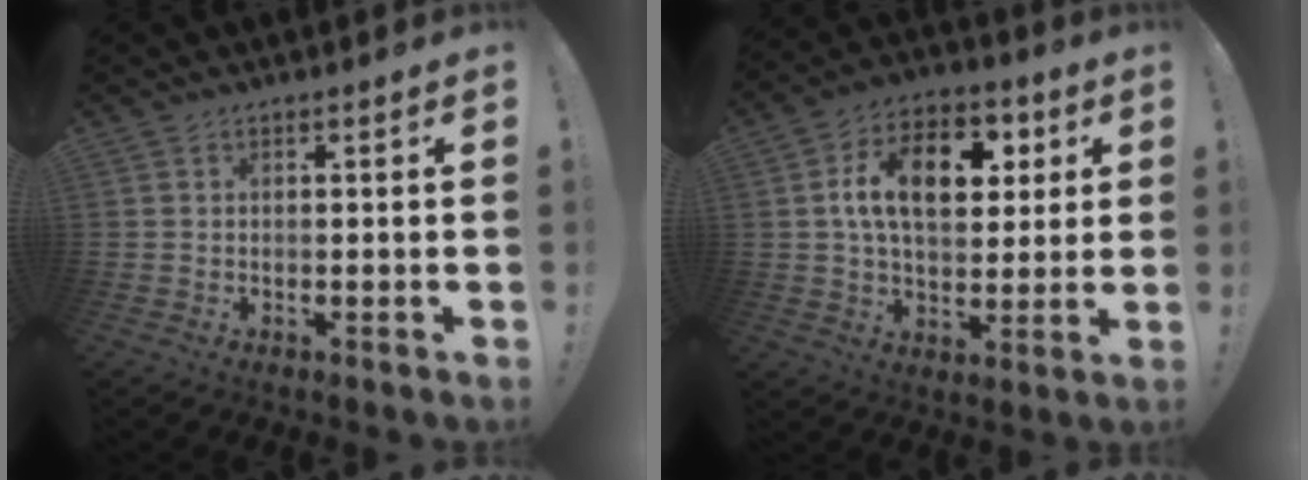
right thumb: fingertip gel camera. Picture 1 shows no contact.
{"total": 16.7, "force": [4.4, 10.4, 12.3], "torque": [-0.182, 0.001, 0.078]}